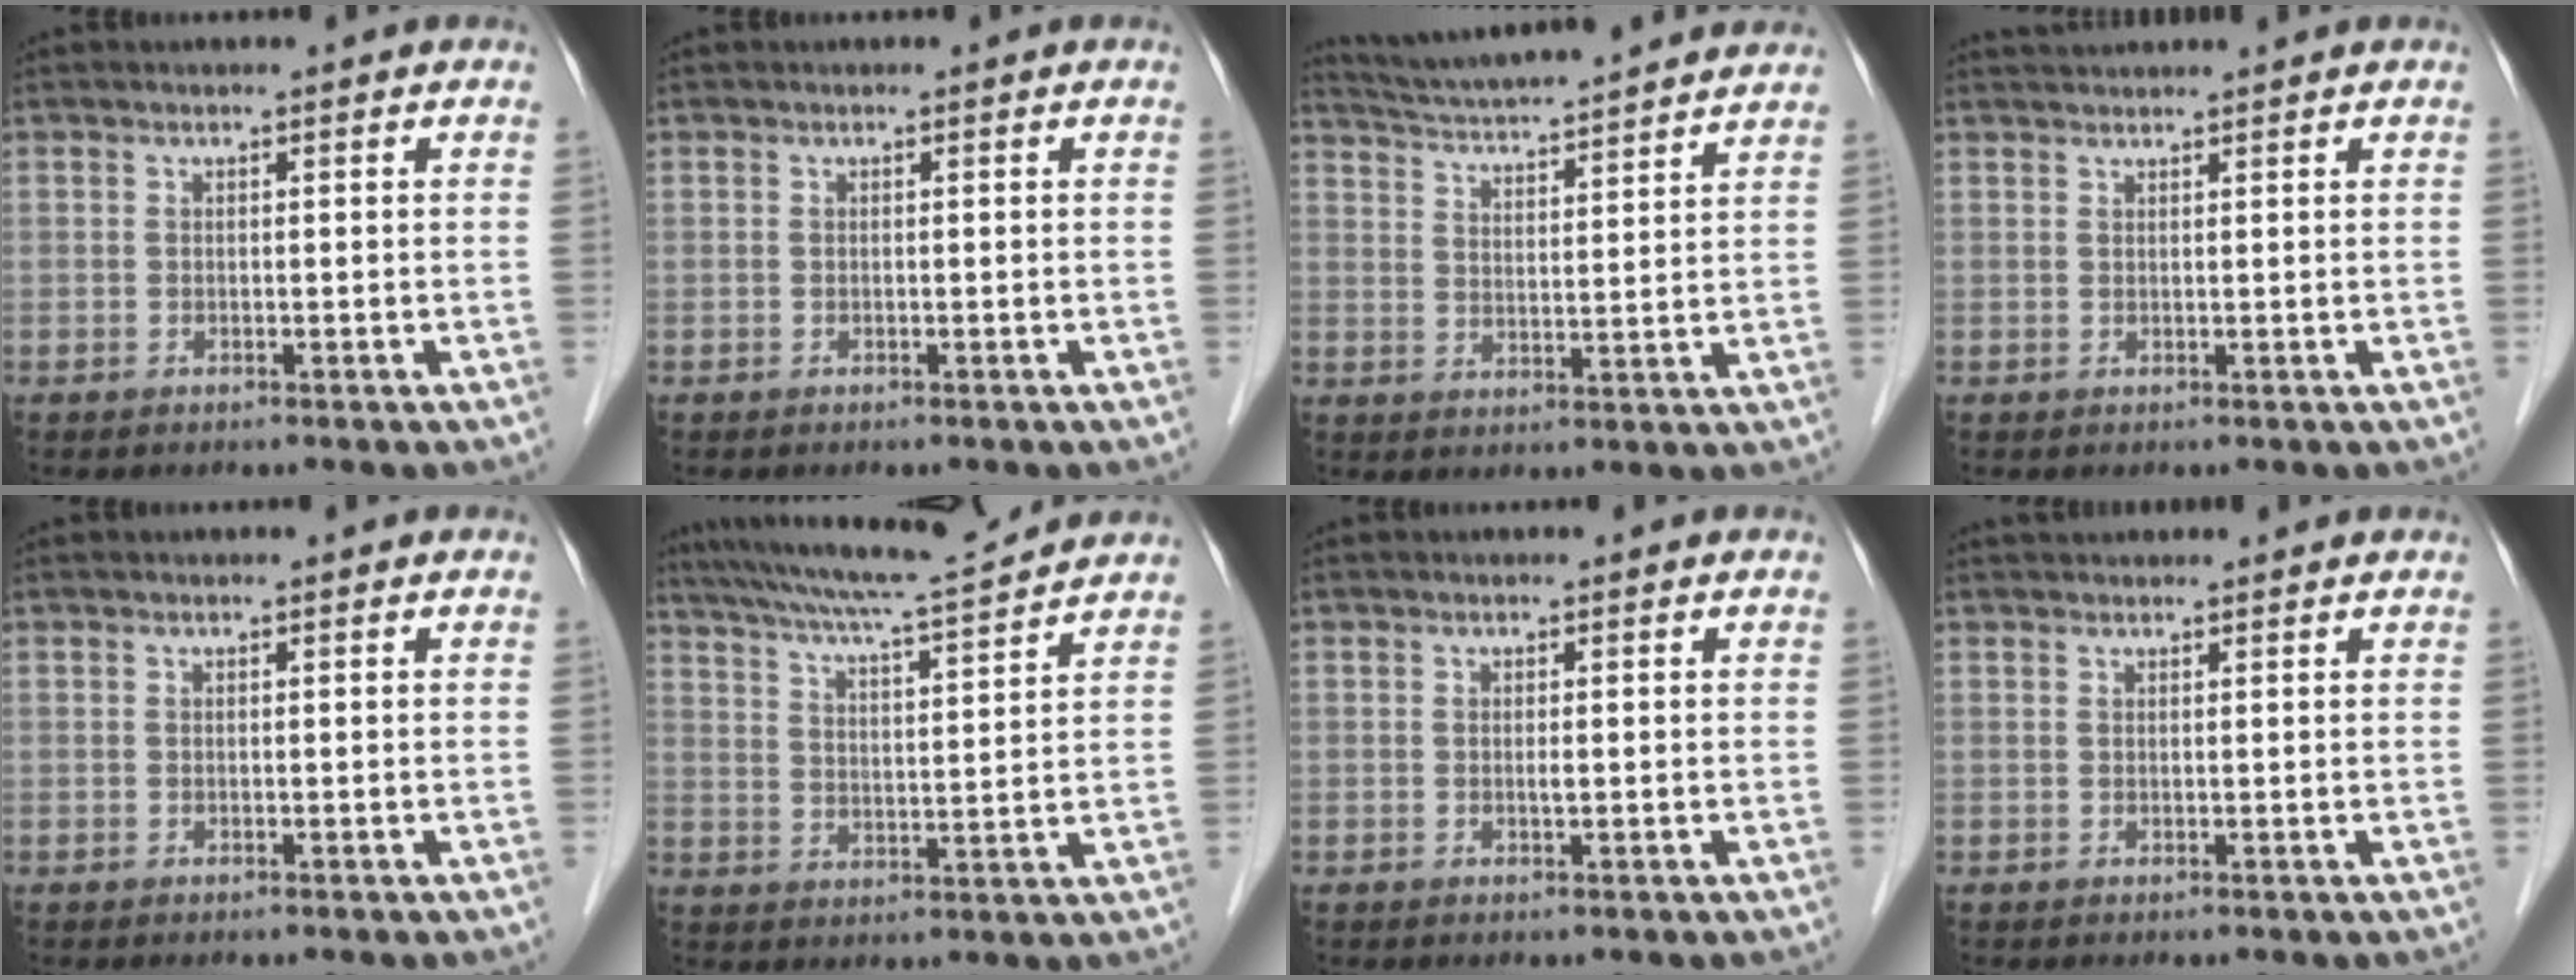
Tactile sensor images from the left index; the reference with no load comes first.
{"total": 0.0}
{"total": 17.6, "force": [16.1, 0.7, 7.0], "torque": [-0.122, 0.026, 0.232]}
{"total": 3.7, "force": [3.4, -0.6, 1.1], "torque": [-0.011, 0.030, 0.058]}
{"total": 0.0}
{"total": 14.2, "force": [12.9, -0.3, 5.9], "torque": [-0.112, 0.017, 0.196]}
{"total": 0.5, "force": [0.1, 0.0, 0.5], "torque": [-0.012, -0.001, 0.000]}
{"total": 4.2, "force": [4.0, 0.5, 1.2], "torque": [-0.013, 0.035, 0.051]}